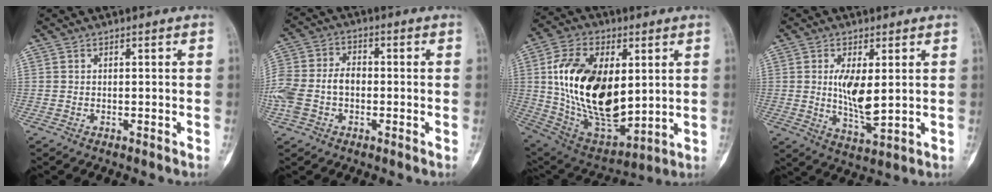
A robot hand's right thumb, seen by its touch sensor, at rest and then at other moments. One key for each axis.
{"total": 11.4, "fx": -2.0, "fy": 7.8, "fz": 8.1, "tx": -0.184, "ty": 0.032, "tz": -0.040}
{"total": 25.1, "fx": 3.3, "fy": 14.3, "fz": 20.4, "tx": -0.352, "ty": -0.022, "tz": 0.072}
{"total": 8.3, "fx": 1.3, "fy": 3.1, "fz": 7.6, "tx": -0.135, "ty": -0.025, "tz": 0.030}